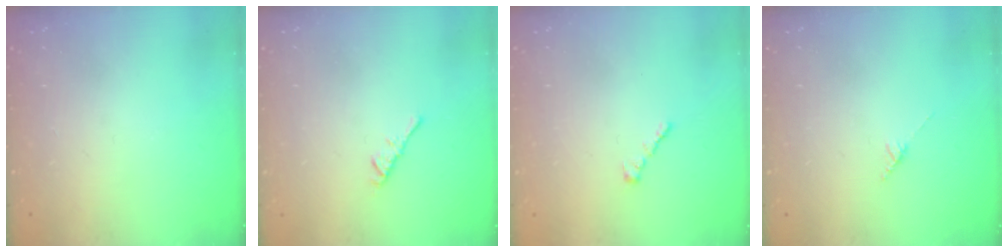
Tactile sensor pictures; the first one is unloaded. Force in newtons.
{"total": 2.4, "press": 2.3, "slide": 0.6}
{"total": 1.4, "press": 1.3, "slide": 0.5}
{"total": 2.8, "press": 2.8, "slide": 0.4}